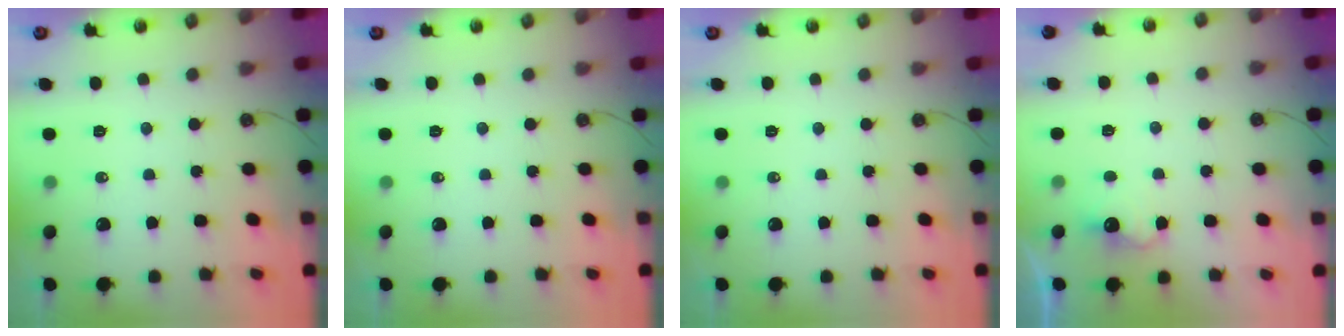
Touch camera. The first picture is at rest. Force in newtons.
{"total": 0.0}
{"total": 0.0}
{"total": 6.4, "press": 6.3, "slide": 1.0}